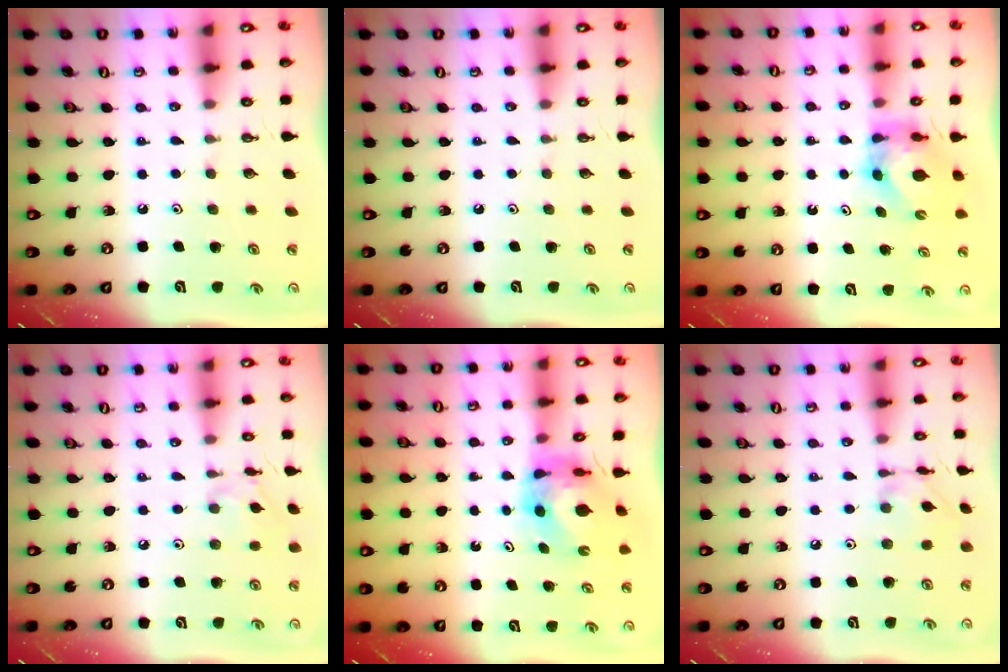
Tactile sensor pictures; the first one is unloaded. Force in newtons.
{"total": 0.0}
{"total": 5.8, "press": 5.8, "slide": 0.5}
{"total": 5.7, "press": 5.6, "slide": 0.4}
{"total": 5.7, "press": 5.7, "slide": 0.6}
{"total": 4.6, "press": 4.6, "slide": 0.4}